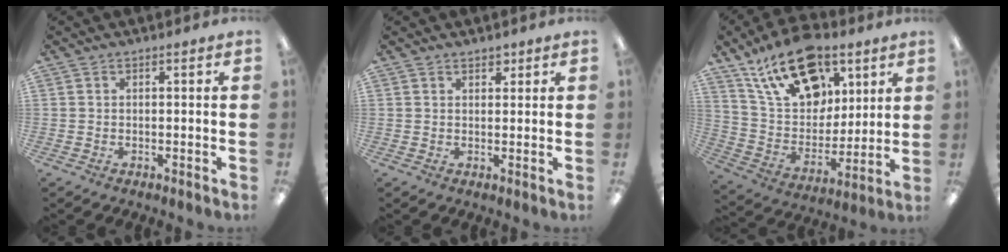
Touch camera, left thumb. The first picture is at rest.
{"total": 1.8, "force": [1.5, 0.9, 0.5], "torque": [-0.003, -0.004, 0.026]}
{"total": 21.3, "force": [13.2, 12.2, 11.5], "torque": [-0.196, -0.057, 0.236]}